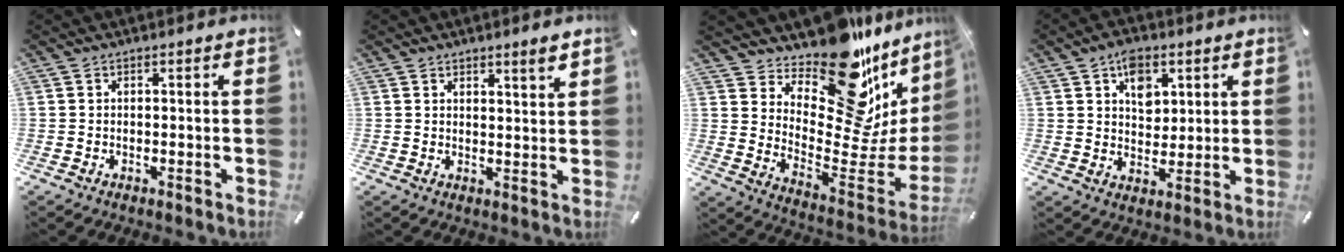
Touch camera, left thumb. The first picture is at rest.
{"total": 2.8, "force": [2.5, 0.5, 1.2], "torque": [-0.018, -0.012, 0.044]}
{"total": 22.5, "force": [15.6, 10.1, 12.6], "torque": [-0.142, -0.139, 0.253]}
{"total": 7.6, "force": [3.5, 5.6, 3.6], "torque": [-0.040, -0.009, 0.058]}